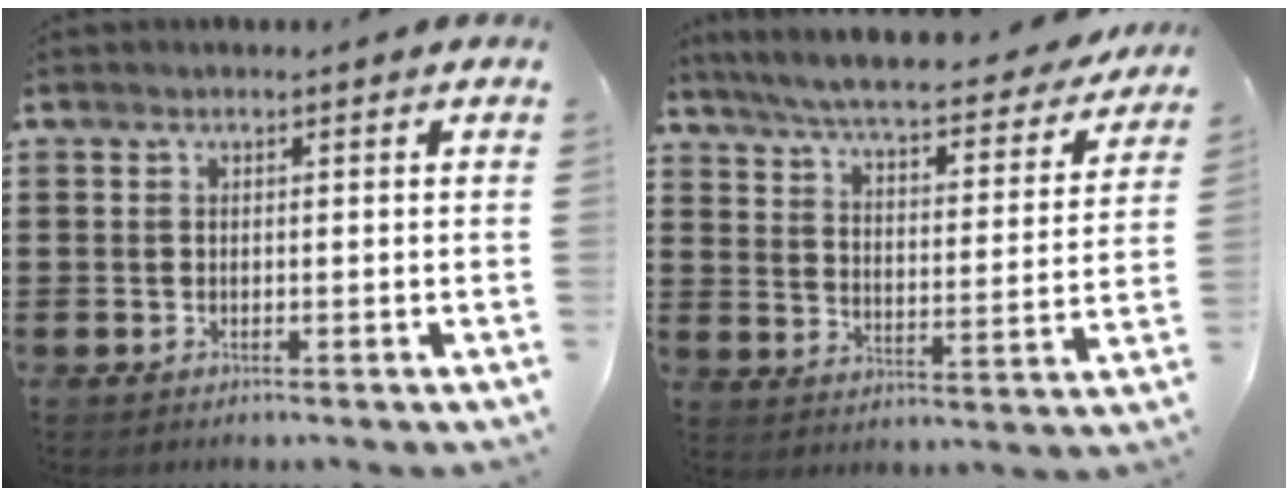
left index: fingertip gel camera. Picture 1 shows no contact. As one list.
[{"total": 6.2, "force": [5.7, 0.2, 2.5], "torque": [-0.075, -0.038, 0.094]}]